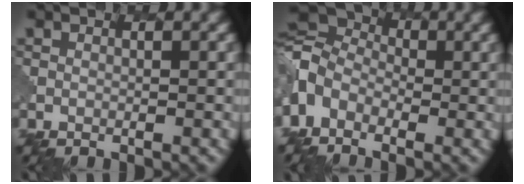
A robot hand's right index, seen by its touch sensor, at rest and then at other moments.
{"total": 6.2, "force": [-1.3, 4.5, 4.0], "torque": [-0.088, 0.007, -0.041]}